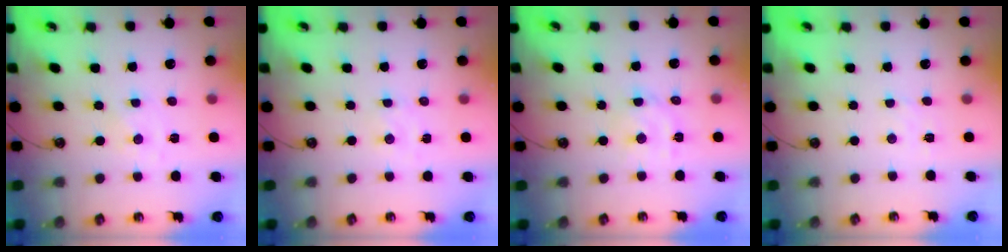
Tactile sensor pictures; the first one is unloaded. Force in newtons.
{"total": 1.7, "press": 1.6, "slide": 0.3}
{"total": 6.6, "press": 6.5, "slide": 1.0}
{"total": 1.6, "press": 1.5, "slide": 0.4}